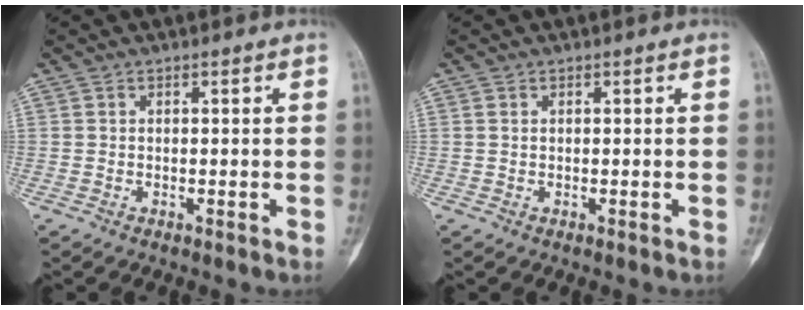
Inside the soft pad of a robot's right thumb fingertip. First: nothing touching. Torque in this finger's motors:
{"motor_torque": [-0.52, 0.21, 0.17, 0.02, 0.02]}